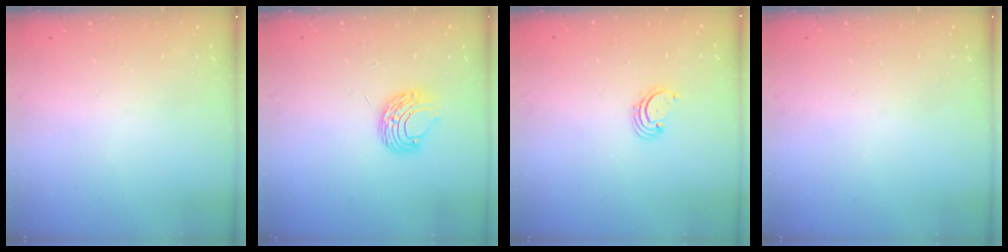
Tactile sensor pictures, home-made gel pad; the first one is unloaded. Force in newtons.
{"total": 8.1, "press": 8.1, "slide": 0.5}
{"total": 1.7, "press": 1.7, "slide": 0.2}
{"total": 0.0}